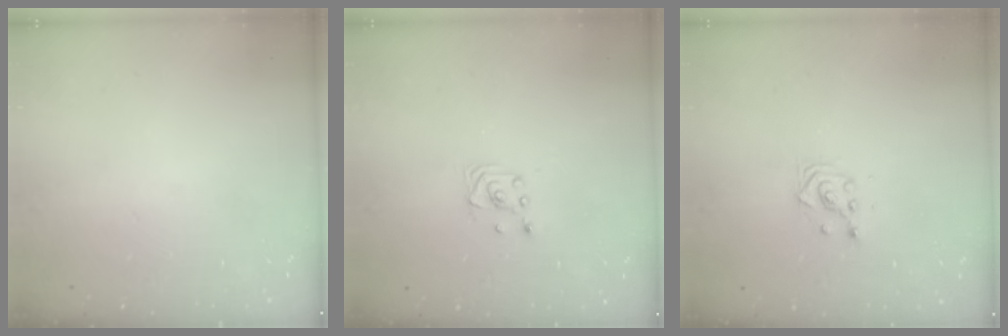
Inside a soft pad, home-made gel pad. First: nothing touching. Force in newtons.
{"total": 2.6, "press": 2.6, "slide": 0.3}
{"total": 2.9, "press": 2.9, "slide": 0.1}